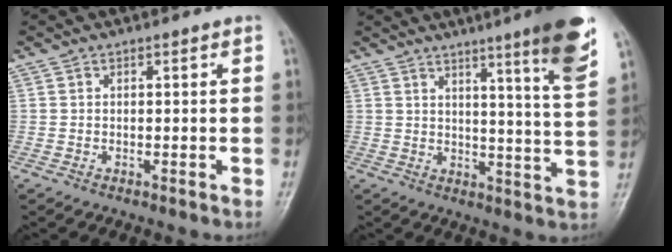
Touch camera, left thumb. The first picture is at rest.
{"total": 13.2, "force": [7.8, 0.5, 10.6], "torque": [-0.141, -0.045, 0.103]}